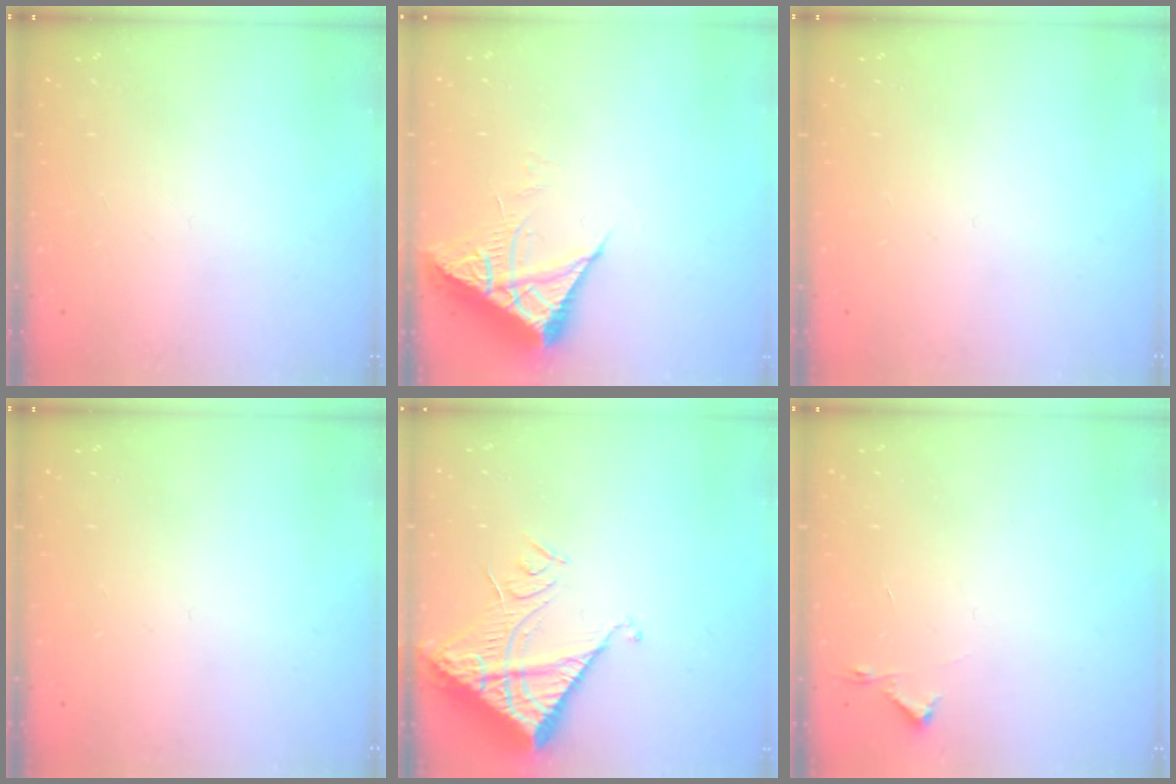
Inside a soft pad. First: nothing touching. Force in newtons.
{"total": 7.0, "press": 7.0, "slide": 0.2}
{"total": 0.0}
{"total": 0.0}
{"total": 13.1, "press": 13.0, "slide": 1.7}
{"total": 2.7, "press": 2.6, "slide": 0.4}